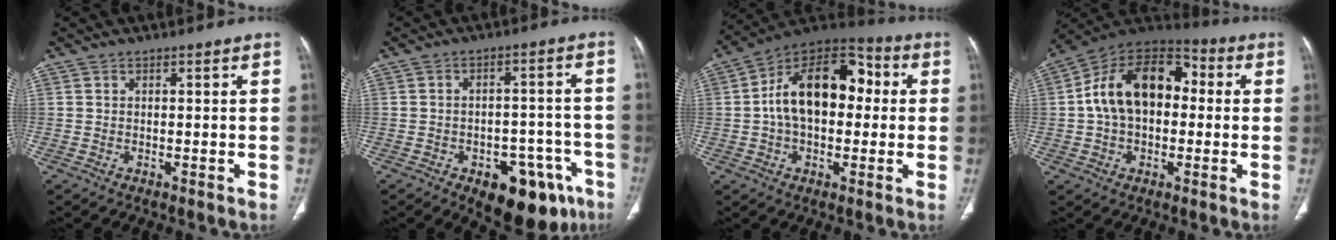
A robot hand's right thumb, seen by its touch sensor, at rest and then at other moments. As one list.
[{"total": 14.4, "force": [-7.6, 7.7, 9.5], "torque": [-0.081, 0.044, -0.093]}, {"total": 18.5, "force": [1.5, 11.4, 14.5], "torque": [-0.209, 0.043, 0.016]}, {"total": 17.8, "force": [1.3, 11.7, 13.3], "torque": [-0.200, 0.042, 0.013]}]